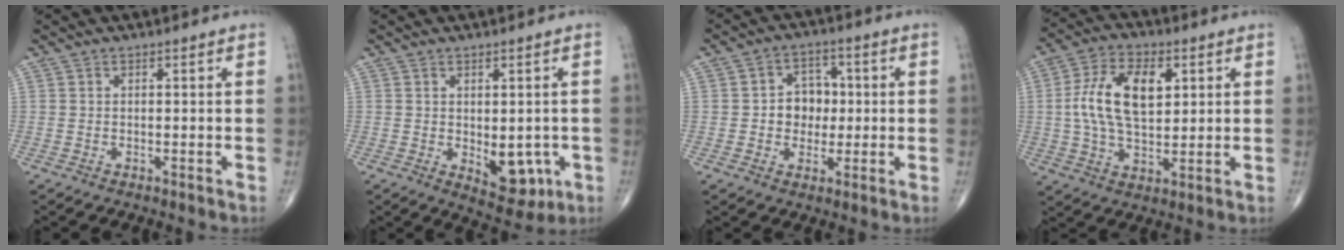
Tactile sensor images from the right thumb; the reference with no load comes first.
{"total": 7.5, "force": [-1.5, 4.2, 6.1], "torque": [-0.048, -0.008, -0.005]}
{"total": 7.0, "force": [0.0, 5.9, 3.9], "torque": [-0.018, 0.013, -0.006]}
{"total": 13.7, "force": [2.5, 7.6, 11.1], "torque": [-0.198, 0.005, 0.045]}